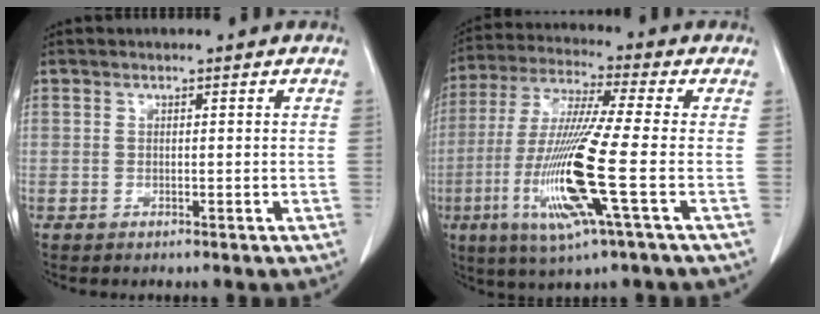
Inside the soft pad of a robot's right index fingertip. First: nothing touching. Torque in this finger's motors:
{"motor_torque": [2.14, 0.00, 0.56, 0.21]}